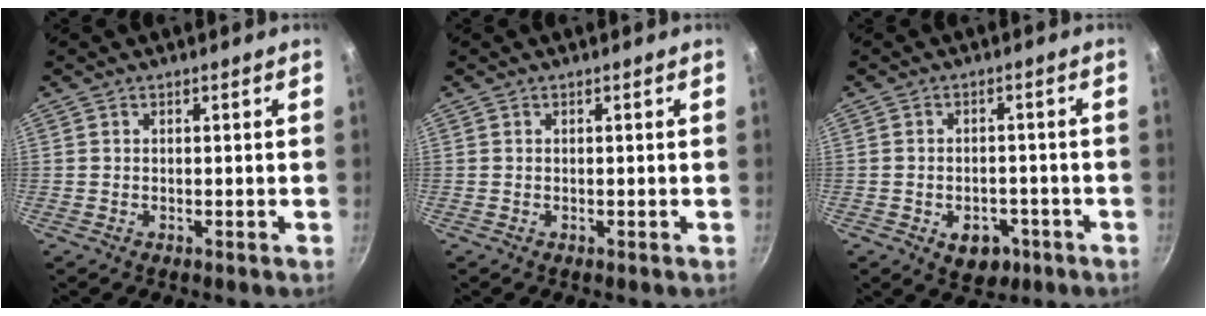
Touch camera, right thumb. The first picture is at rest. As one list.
[{"total": 0.0}, {"total": 6.6, "force": [-2.8, 4.6, 3.8], "torque": [-0.031, 0.015, -0.028]}]